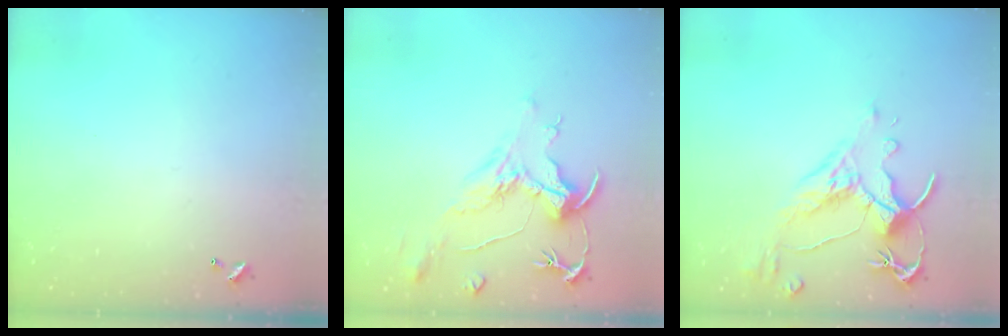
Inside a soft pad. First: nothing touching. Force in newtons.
{"total": 2.1, "press": 1.7, "slide": 1.3}
{"total": 3.2, "press": 2.9, "slide": 1.4}